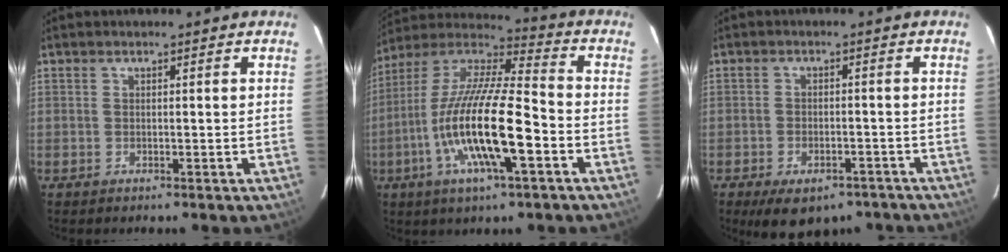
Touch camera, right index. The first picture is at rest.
{"total": 19.6, "force": [-6.4, 4.2, 18.0], "torque": [-0.347, -0.020, -0.127]}
{"total": 11.1, "force": [-8.0, 5.4, 5.6], "torque": [-0.110, -0.007, -0.102]}